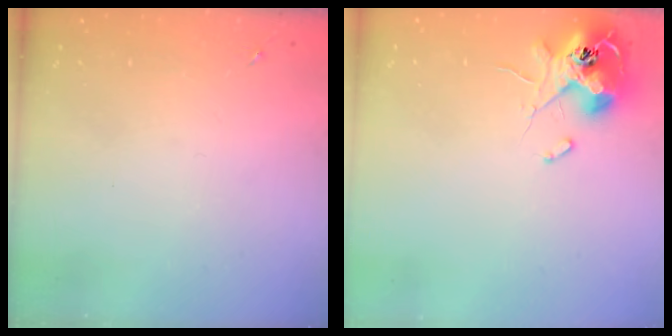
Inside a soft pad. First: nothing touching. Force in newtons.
{"total": 12.4, "press": 12.4, "slide": 1.0}